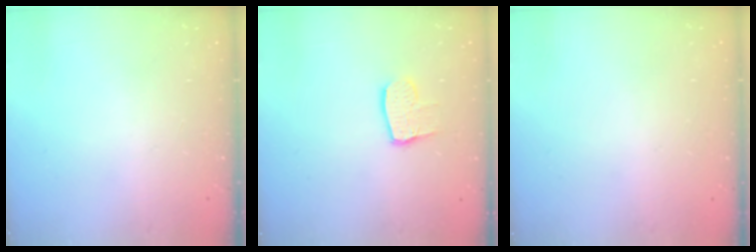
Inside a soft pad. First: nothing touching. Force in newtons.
{"total": 8.3, "press": 8.3, "slide": 0.7}
{"total": 0.0}